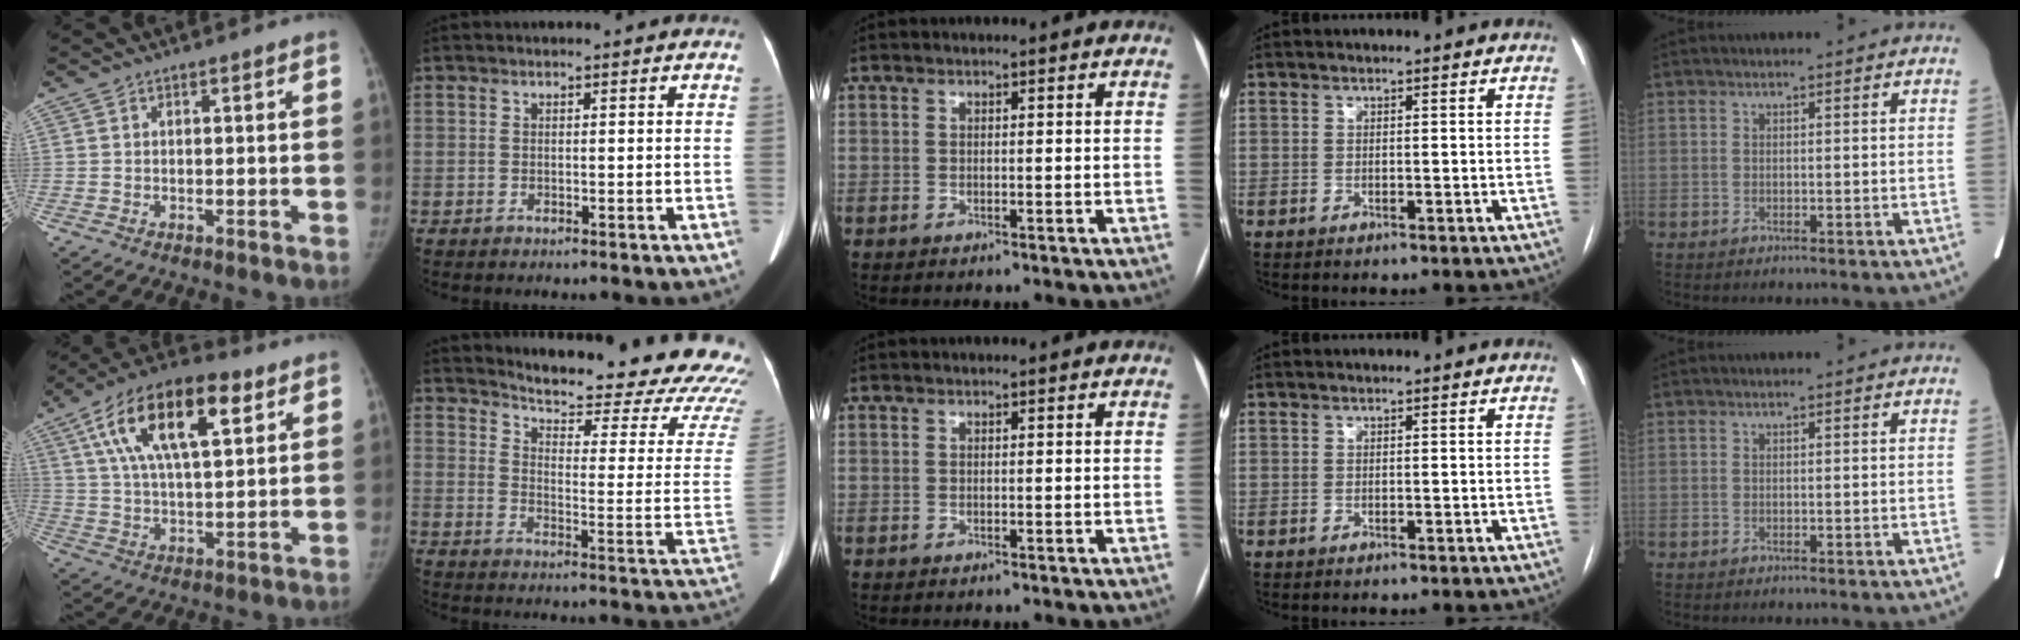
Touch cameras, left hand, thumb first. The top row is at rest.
{"thumb": {"total": 20.0, "force": [8.5, 8.5, 15.9], "torque": [-0.268, -0.001, 0.146]}, "index": {"total": 24.1, "force": [22.2, 2.8, 9.0], "torque": [-0.124, -0.100, 0.261]}}